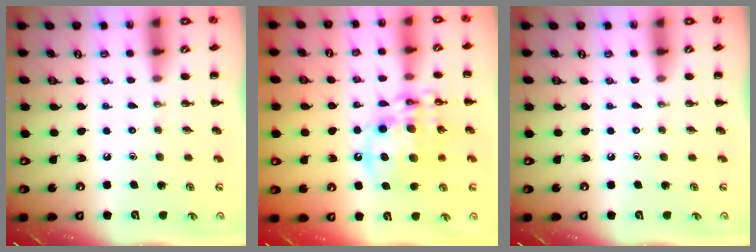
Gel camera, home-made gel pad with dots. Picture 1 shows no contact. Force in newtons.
{"total": 14.3, "press": 13.9, "slide": 3.0}
{"total": 0.0}